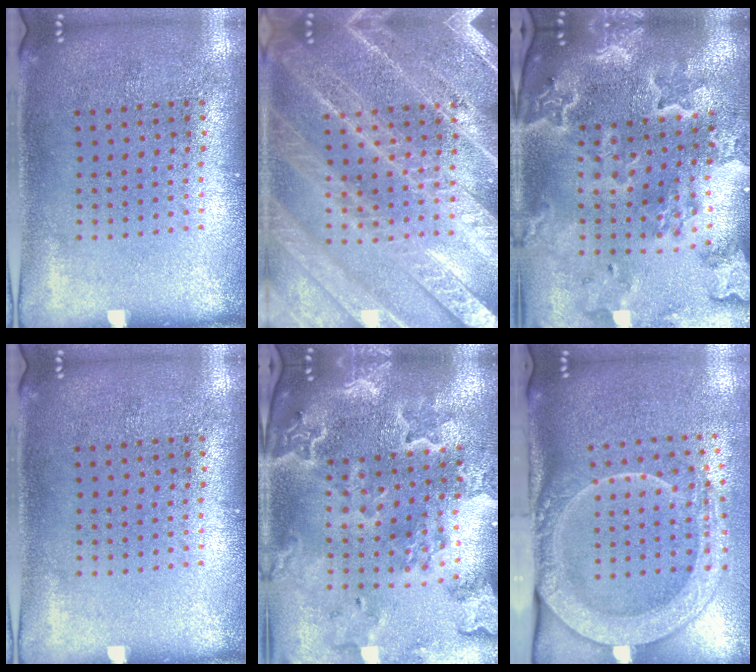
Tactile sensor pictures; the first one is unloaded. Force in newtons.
{"total": 5.9, "press": 5.9, "slide": 0.7}
{"total": 3.2, "press": 3.0, "slide": 1.3}
{"total": 0.0}
{"total": 2.9, "press": 2.7, "slide": 1.0}
{"total": 2.8, "press": 2.1, "slide": 1.8}